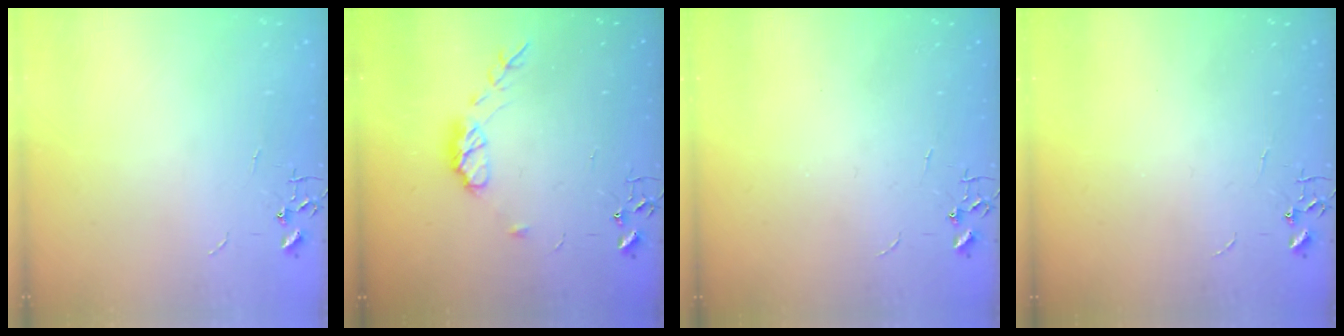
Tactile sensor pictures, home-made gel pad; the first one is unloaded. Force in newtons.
{"total": 8.5, "press": 8.4, "slide": 0.5}
{"total": 0.0}
{"total": 0.0}